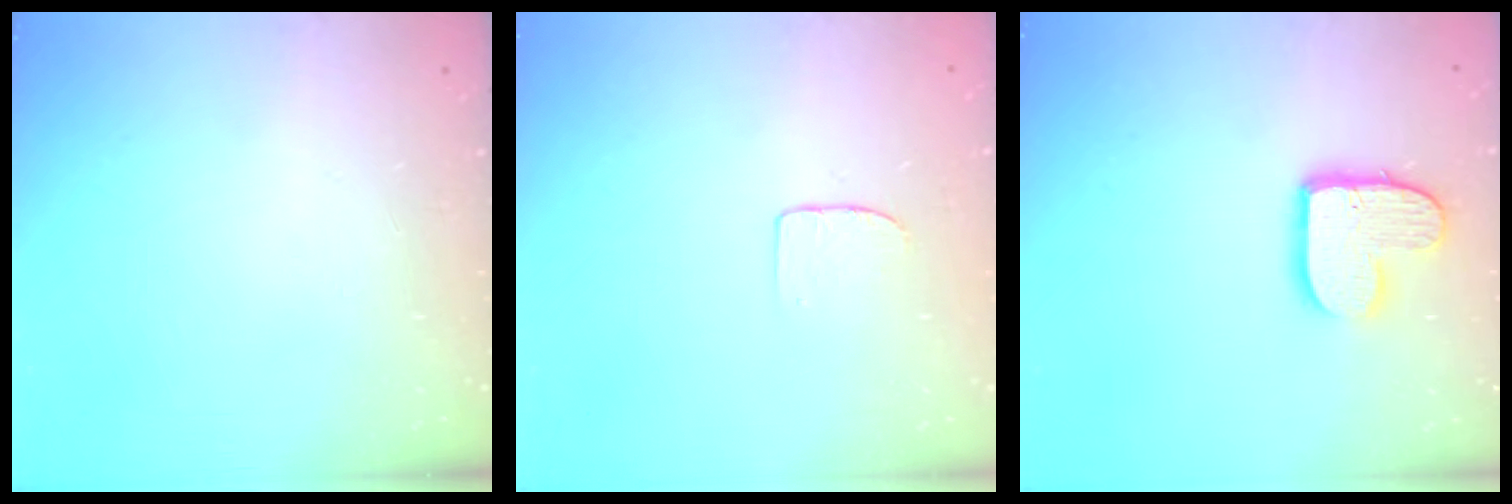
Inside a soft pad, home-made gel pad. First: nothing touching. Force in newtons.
{"total": 3.7, "press": 3.7, "slide": 0.3}
{"total": 11.1, "press": 11.1, "slide": 0.5}